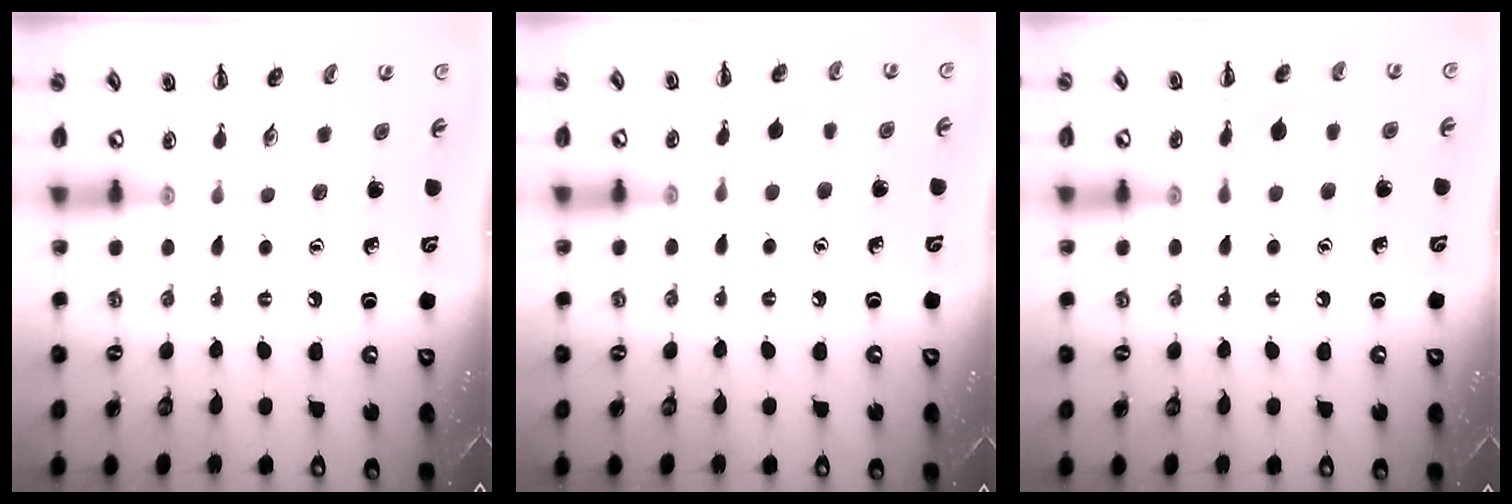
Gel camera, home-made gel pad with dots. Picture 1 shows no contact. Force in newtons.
{"total": 6.5, "press": 6.1, "slide": 2.2}
{"total": 7.7, "press": 7.6, "slide": 1.3}